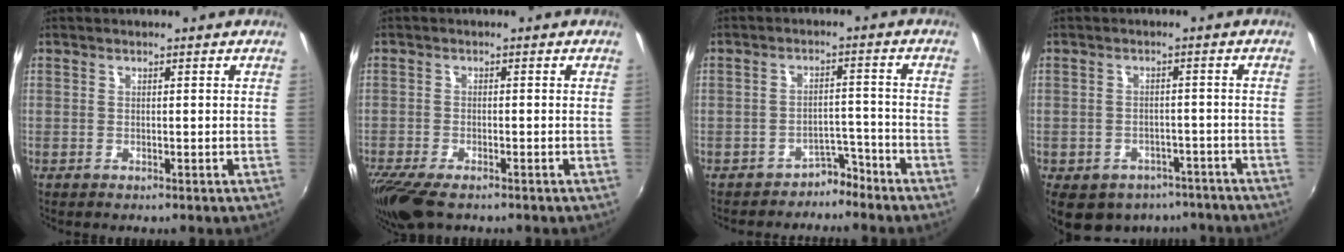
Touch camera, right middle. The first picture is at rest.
{"total": 8.5, "force": [-6.4, 2.4, 5.0], "torque": [-0.120, -0.039, -0.118]}
{"total": 4.7, "force": [-4.1, 2.2, 0.7], "torque": [-0.014, 0.019, -0.059]}
{"total": 15.1, "force": [-10.5, 9.0, 6.2], "torque": [-0.141, -0.004, -0.127]}